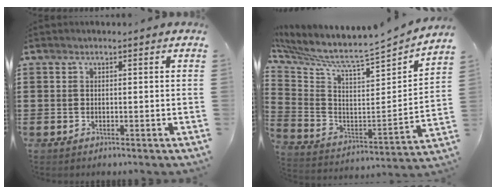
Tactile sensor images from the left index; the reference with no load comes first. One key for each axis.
{"total": 4.4, "fx": 4.0, "fy": -0.2, "fz": 1.8, "tx": -0.064, "ty": -0.057, "tz": 0.053}